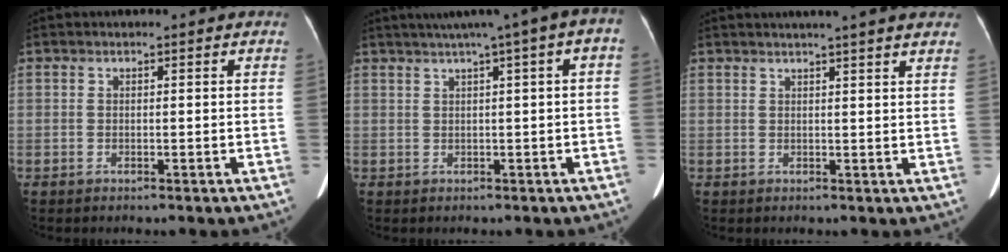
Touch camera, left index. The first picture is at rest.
{"total": 9.1, "force": [4.0, 1.1, 8.1], "torque": [-0.114, 0.044, 0.046]}
{"total": 11.2, "force": [9.7, 0.4, 5.7], "torque": [-0.076, 0.020, 0.101]}